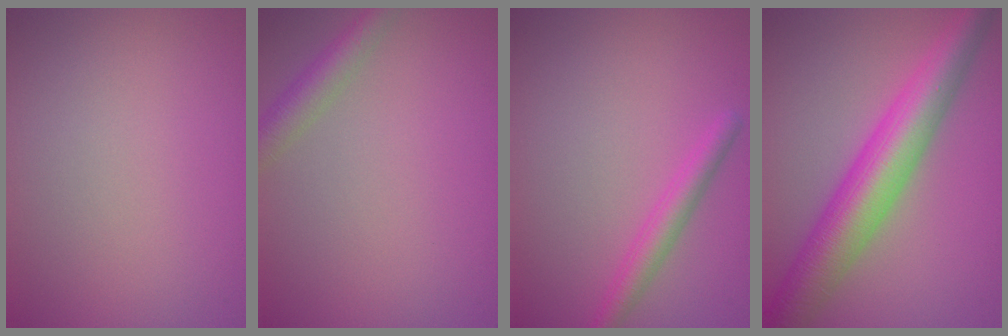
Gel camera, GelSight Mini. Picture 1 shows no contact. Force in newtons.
{"total": 2.6, "press": 2.6, "slide": 0.2}
{"total": 2.3, "press": 2.3, "slide": 0.1}
{"total": 7.8, "press": 7.8, "slide": 0.2}